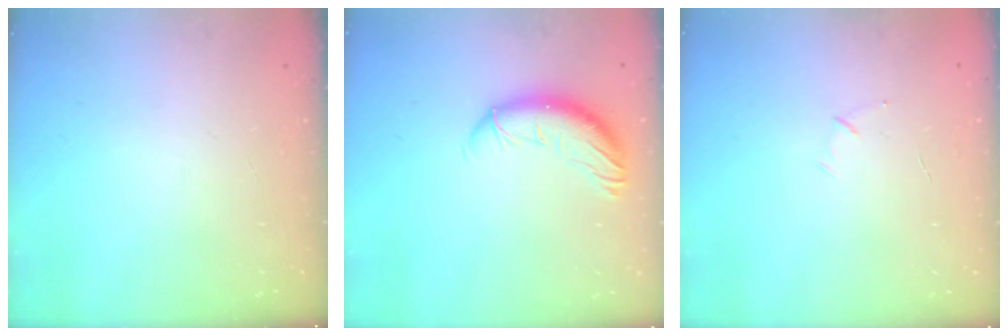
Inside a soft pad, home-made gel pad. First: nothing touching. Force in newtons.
{"total": 12.0, "press": 11.7, "slide": 2.7}
{"total": 4.0, "press": 3.8, "slide": 1.0}